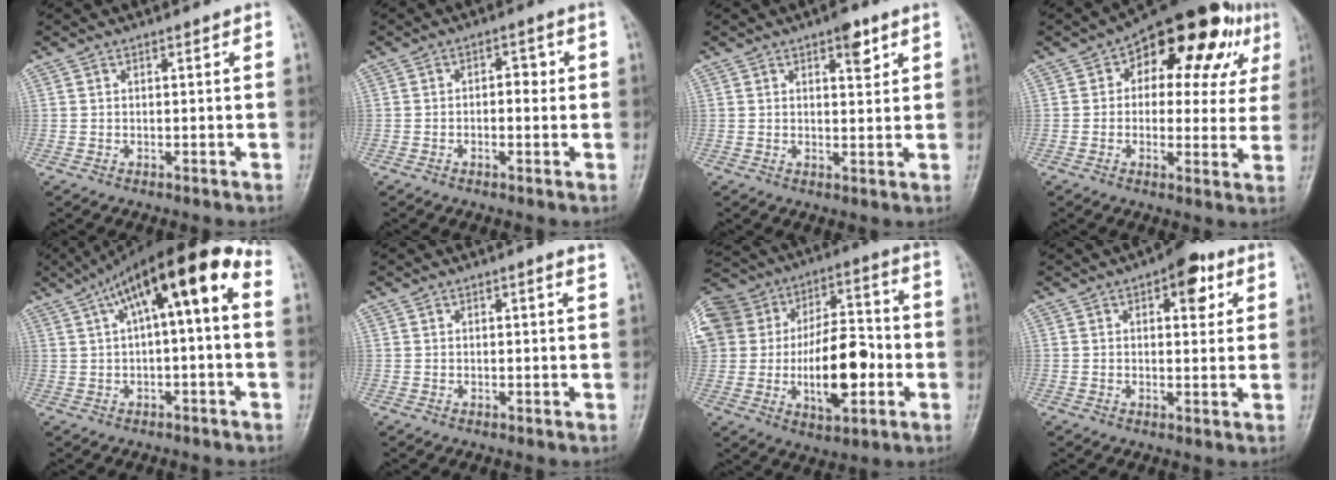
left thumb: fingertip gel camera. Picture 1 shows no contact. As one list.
[{"total": 3.4, "force": [0.0, 1.9, 2.8], "torque": [-0.026, 0.014, -0.005]}, {"total": 4.2, "force": [2.3, 1.8, 3.1], "torque": [-0.027, -0.010, 0.030]}, {"total": 18.8, "force": [7.1, 10.4, 14.0], "torque": [-0.126, 0.016, 0.088]}, {"total": 14.1, "force": [3.7, 4.4, 12.9], "torque": [-0.187, 0.048, 0.047]}, {"total": 1.3, "force": [1.0, 0.3, 0.8], "torque": [-0.008, -0.004, 0.012]}, {"total": 30.3, "force": [-1.8, 20.6, 22.2], "torque": [-0.446, 0.053, -0.014]}, {"total": 7.4, "force": [3.4, 3.7, 5.4], "torque": [-0.039, -0.007, 0.038]}]